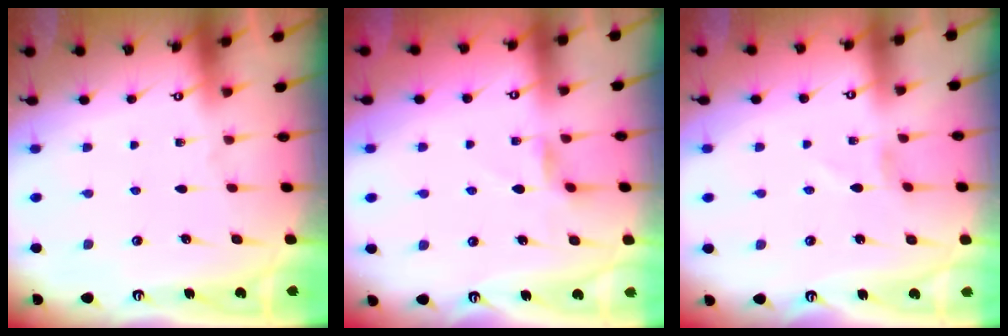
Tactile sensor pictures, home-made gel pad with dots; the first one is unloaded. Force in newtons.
{"total": 3.0, "press": 3.0, "slide": 0.4}
{"total": 0.0}